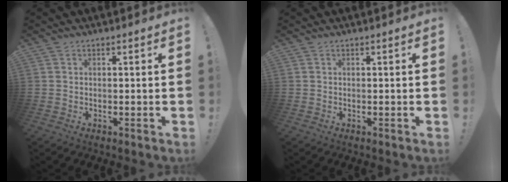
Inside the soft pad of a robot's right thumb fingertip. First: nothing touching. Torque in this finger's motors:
{"motor_torque": [-0.11, 0.11, -0.01, 0.06, 0.00]}